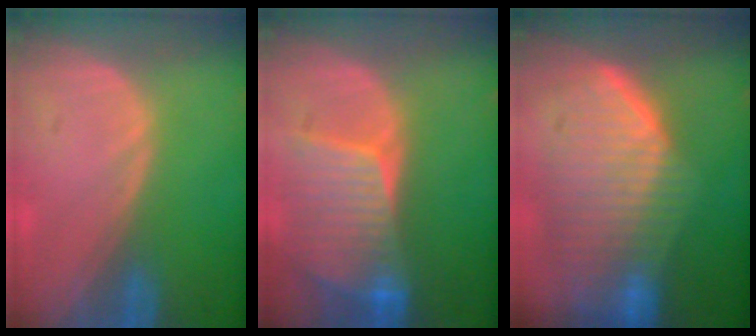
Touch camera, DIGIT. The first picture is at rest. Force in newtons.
{"total": 8.3, "press": 7.7, "slide": 3.2}
{"total": 10.2, "press": 9.0, "slide": 4.9}